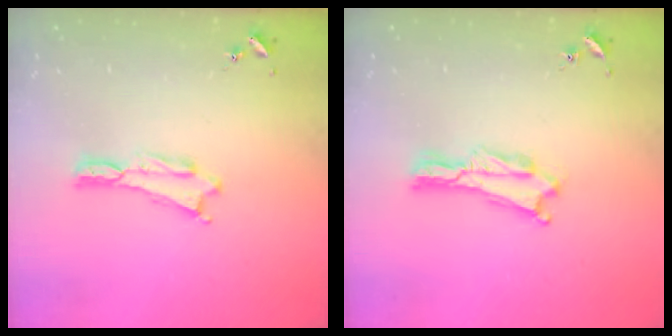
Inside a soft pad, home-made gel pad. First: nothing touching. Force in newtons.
{"total": 0.7, "press": 0.7, "slide": 0.2}